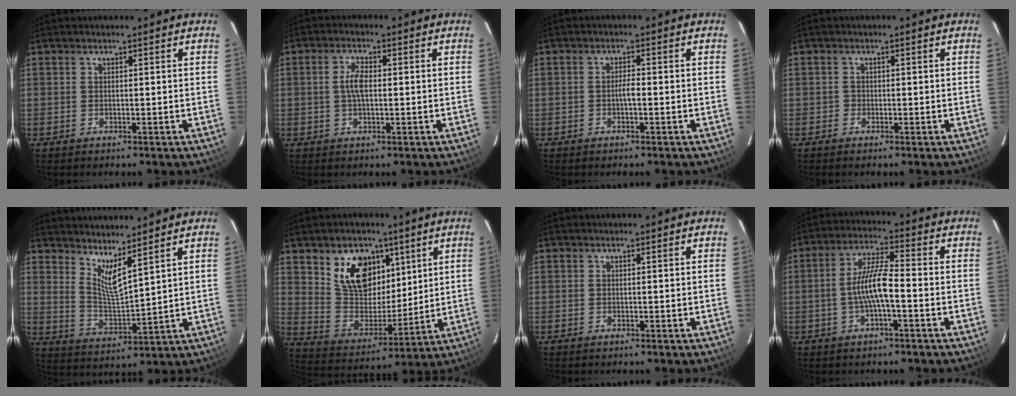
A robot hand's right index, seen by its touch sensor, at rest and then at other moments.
{"total": 3.8, "force": [0.0, 1.6, 3.5], "torque": [-0.072, 0.007, 0.002]}
{"total": 1.6, "force": [-0.6, 0.3, 1.5], "torque": [-0.029, 0.004, -0.012]}
{"total": 0.9, "force": [-0.5, 0.7, -0.2], "torque": [0.001, 0.003, -0.012]}
{"total": 6.8, "force": [5.1, 0.6, 4.5], "torque": [-0.081, -0.018, 0.098]}
{"total": 14.5, "force": [7.2, 9.4, 8.4], "torque": [-0.159, 0.008, 0.148]}
{"total": 0.0}
{"total": 7.6, "force": [-2.0, 1.1, 7.2], "torque": [-0.147, 0.008, -0.036]}